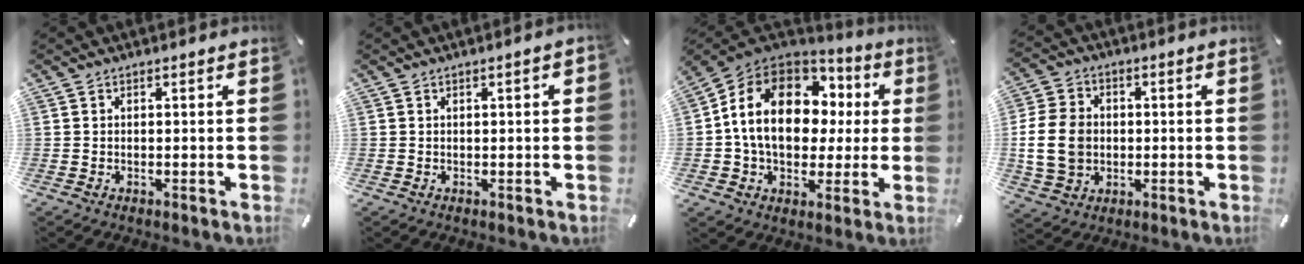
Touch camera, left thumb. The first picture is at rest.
{"total": 1.4, "force": [0.1, 0.3, 1.4], "torque": [-0.023, 0.002, 0.000]}
{"total": 17.7, "force": [3.0, 13.4, 11.3], "torque": [-0.217, 0.003, 0.058]}
{"total": 11.5, "force": [-0.7, 9.6, 6.2], "torque": [-0.140, 0.015, -0.012]}